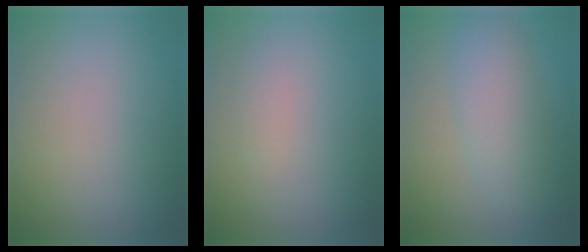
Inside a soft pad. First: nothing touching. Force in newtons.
{"total": 0.8, "press": 0.8, "slide": 0.0}
{"total": 4.4, "press": 4.4, "slide": 0.3}